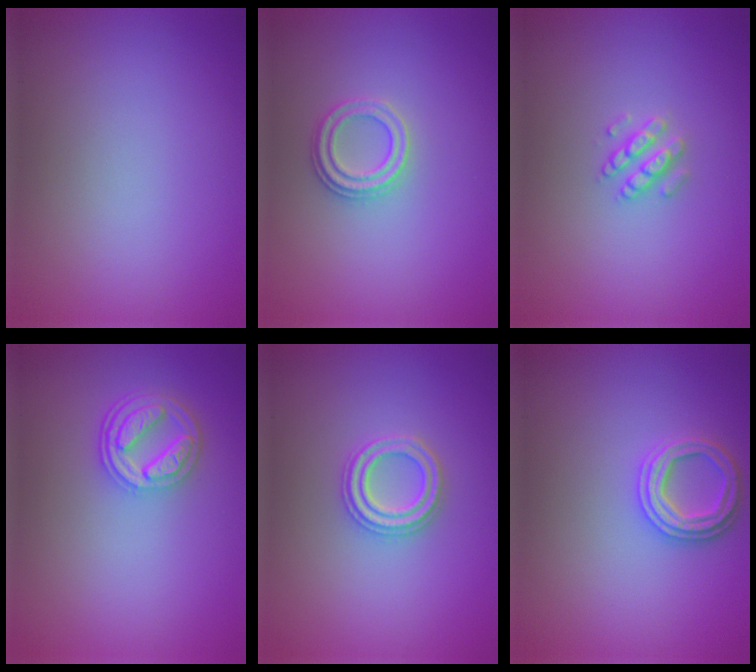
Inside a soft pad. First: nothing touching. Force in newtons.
{"total": 2.3, "press": 2.1, "slide": 0.8}
{"total": 2.1, "press": 2.0, "slide": 0.5}
{"total": 4.4, "press": 3.4, "slide": 2.7}
{"total": 2.7, "press": 2.6, "slide": 0.7}
{"total": 2.8, "press": 2.7, "slide": 0.7}